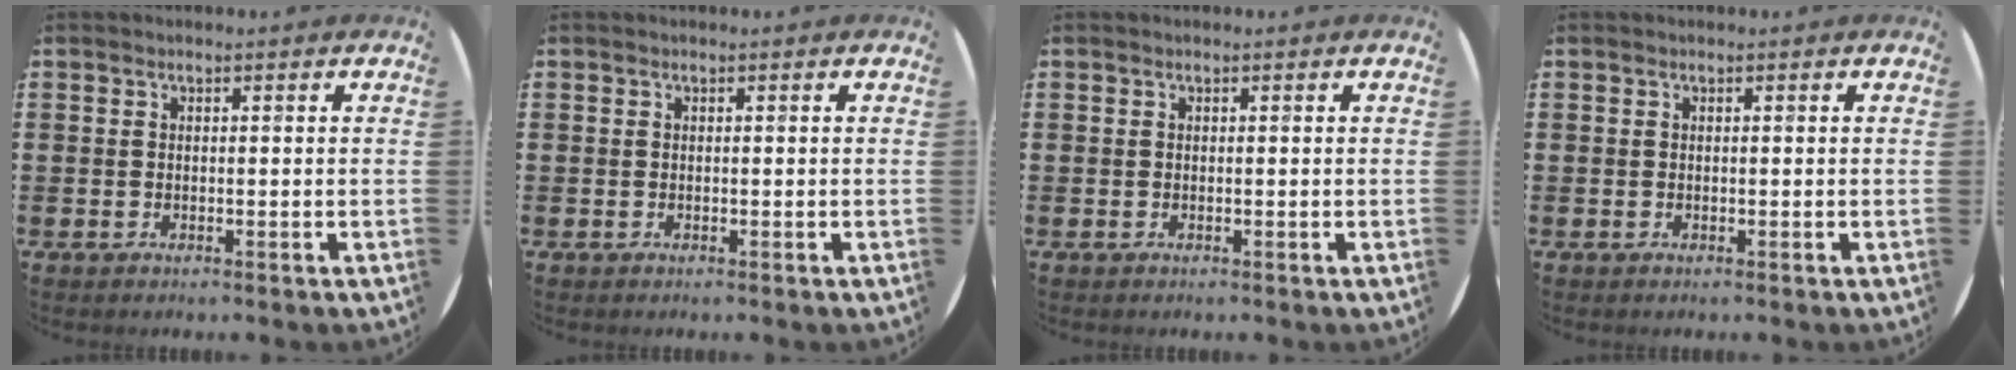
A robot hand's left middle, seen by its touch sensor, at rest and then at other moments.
{"total": 0.0}
{"total": 0.0}
{"total": 0.0}